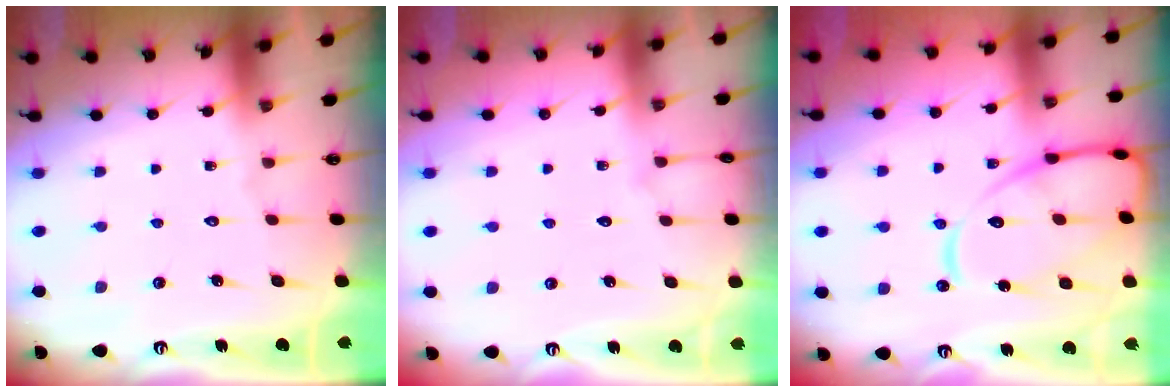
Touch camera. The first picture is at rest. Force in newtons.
{"total": 2.6, "press": 2.6, "slide": 0.4}
{"total": 15.9, "press": 15.9, "slide": 1.3}